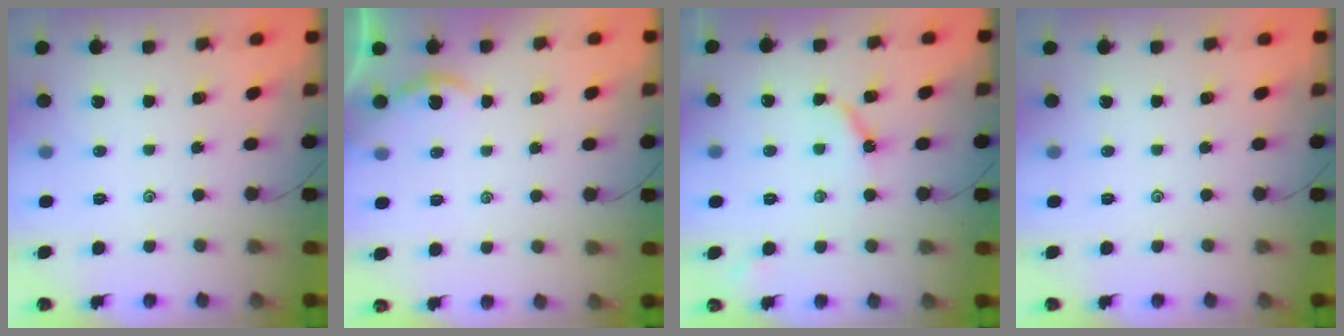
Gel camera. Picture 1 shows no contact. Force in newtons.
{"total": 2.0, "press": 2.0, "slide": 0.2}
{"total": 5.5, "press": 5.5, "slide": 0.5}
{"total": 0.0}